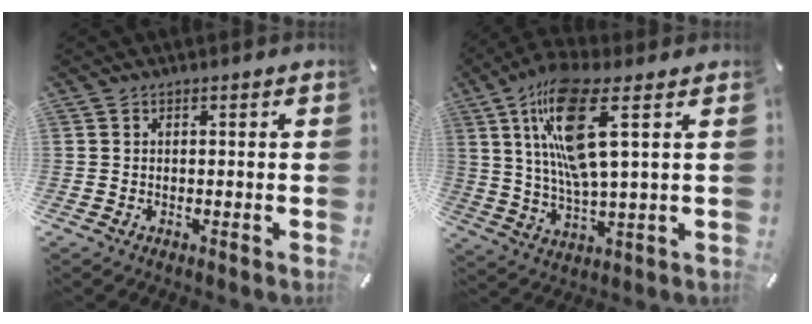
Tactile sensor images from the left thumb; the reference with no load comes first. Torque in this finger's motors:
{"motor_torque": [2.50, 2.51, 0.86, 0.03, 0.26]}